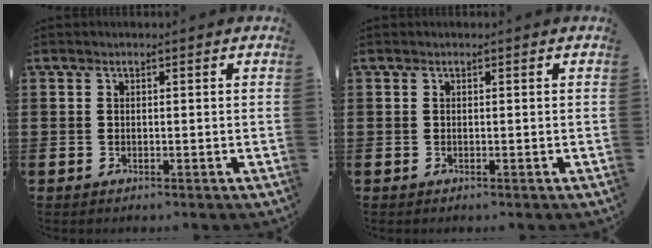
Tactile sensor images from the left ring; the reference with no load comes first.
{"total": 0.0}